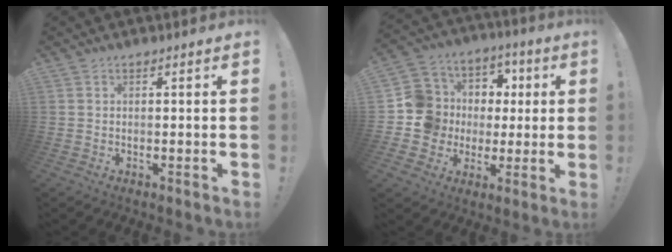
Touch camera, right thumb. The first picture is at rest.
{"total": 14.2, "force": [-0.1, 13.7, 3.9], "torque": [-0.047, 0.010, 0.034]}